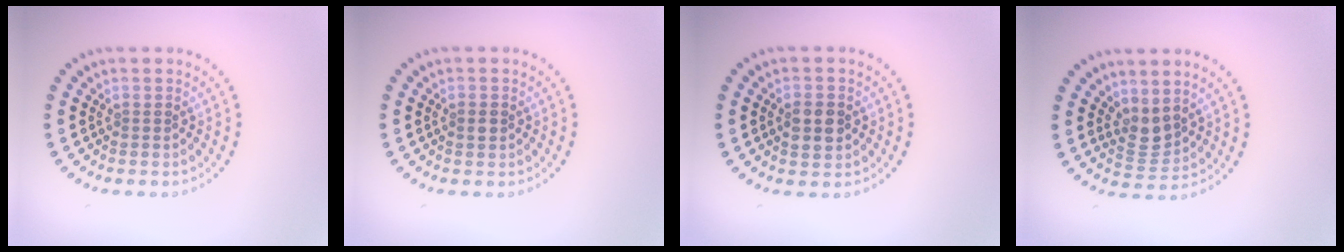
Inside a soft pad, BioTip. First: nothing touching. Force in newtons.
{"total": 1.2, "press": 1.2, "slide": 0.0}
{"total": 2.9, "press": 2.9, "slide": 0.1}
{"total": 2.2, "press": 1.7, "slide": 1.4}